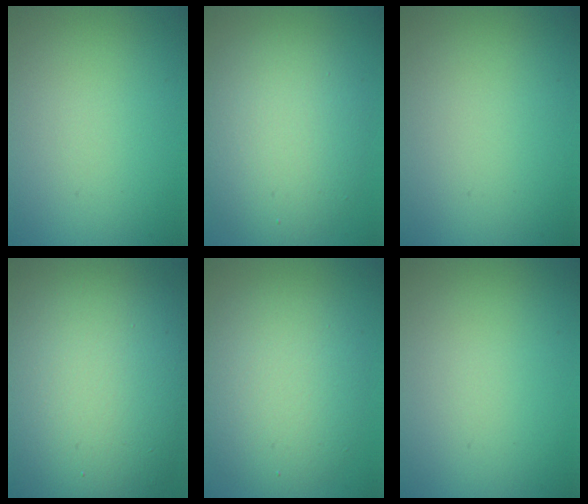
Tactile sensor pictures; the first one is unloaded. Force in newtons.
{"total": 6.8, "press": 6.8, "slide": 0.3}
{"total": 0.0}
{"total": 15.9, "press": 15.9, "slide": 0.8}
{"total": 6.1, "press": 6.1, "slide": 0.2}
{"total": 0.0}